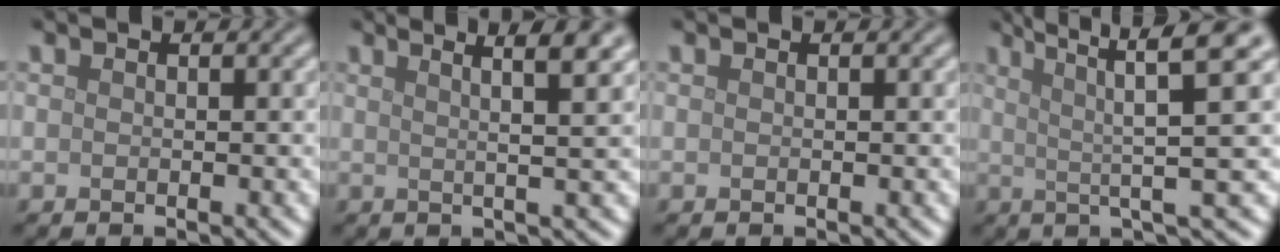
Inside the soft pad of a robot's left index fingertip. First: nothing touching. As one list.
[{"total": 7.3, "force": [3.6, 2.1, 6.0], "torque": [-0.059, 0.037, 0.018]}, {"total": 0.0}, {"total": 7.1, "force": [2.3, 0.7, 6.7], "torque": [-0.110, 0.017, 0.044]}]